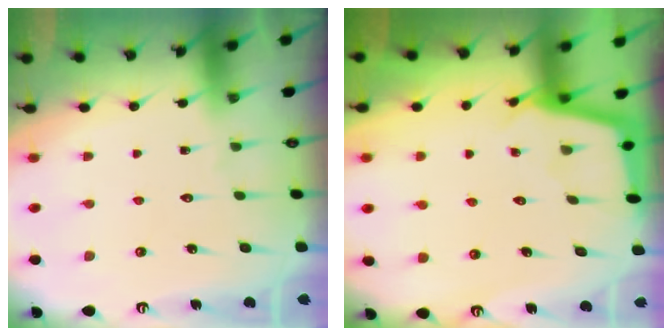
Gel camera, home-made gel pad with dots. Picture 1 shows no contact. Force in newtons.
{"total": 2.9, "press": 2.9, "slide": 0.3}